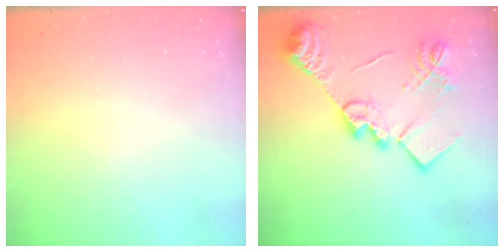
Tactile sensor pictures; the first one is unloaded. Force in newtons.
{"total": 23.7, "press": 23.7, "slide": 1.4}